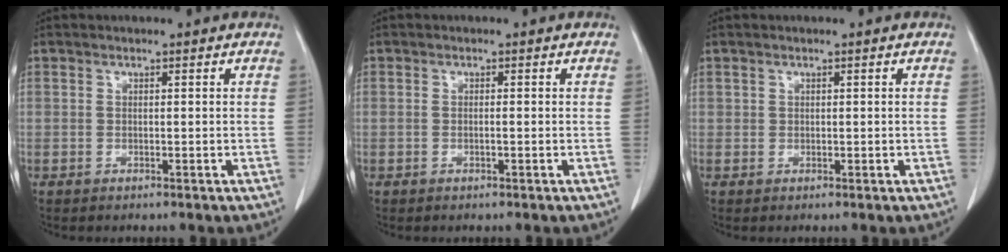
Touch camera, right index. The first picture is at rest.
{"total": 0.6, "force": [-0.1, 0.0, 0.6], "torque": [-0.012, 0.000, -0.001]}
{"total": 0.7, "force": [0.3, 0.6, 0.2], "torque": [0.003, 0.000, 0.004]}